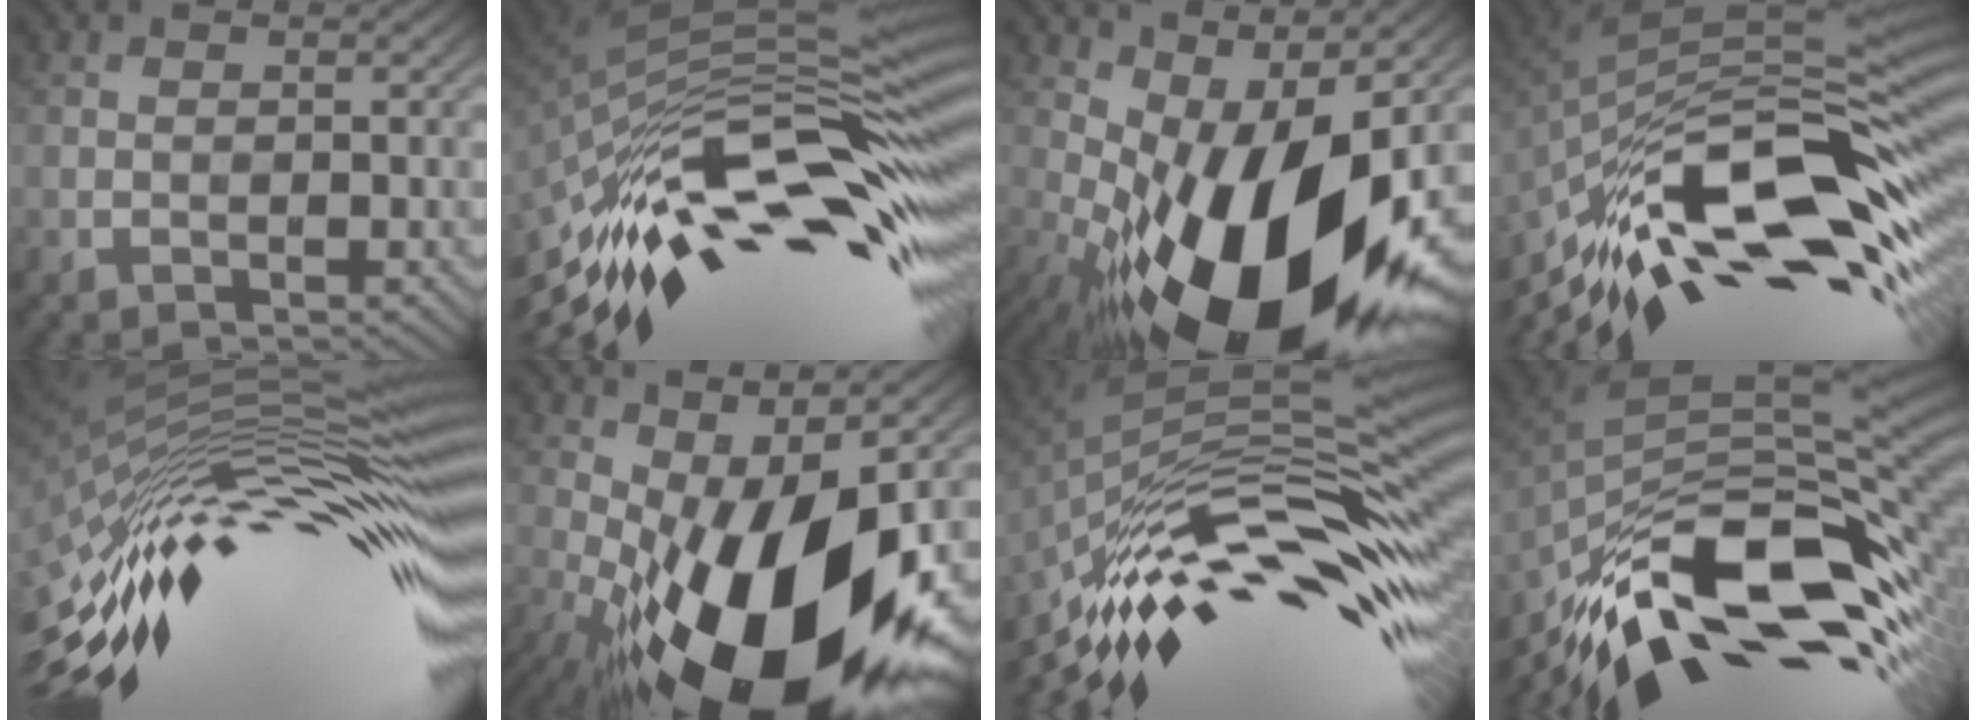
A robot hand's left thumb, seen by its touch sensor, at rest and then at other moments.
{"total": 17.5, "force": [-6.7, 5.1, 15.4], "torque": [-0.296, 0.009, -0.142]}
{"total": 20.6, "force": [-4.3, 9.2, 17.9], "torque": [-0.308, -0.015, -0.076]}
{"total": 17.9, "force": [-8.4, 5.4, 14.8], "torque": [-0.286, 0.003, -0.164]}
{"total": 18.3, "force": [-3.5, 3.6, 17.6], "torque": [-0.313, 0.025, -0.086]}
{"total": 20.9, "force": [-6.5, 8.8, 17.7], "torque": [-0.318, -0.029, -0.097]}
{"total": 18.2, "force": [-7.6, 5.4, 15.7], "torque": [-0.305, 0.015, -0.156]}
{"total": 16.9, "force": [-8.6, 6.8, 12.9], "torque": [-0.265, -0.016, -0.156]}